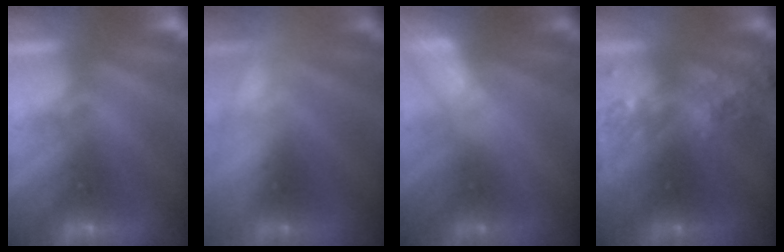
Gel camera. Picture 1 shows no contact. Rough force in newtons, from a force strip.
{"total": 2.6}
{"total": 2.6}
{"total": 7.4}